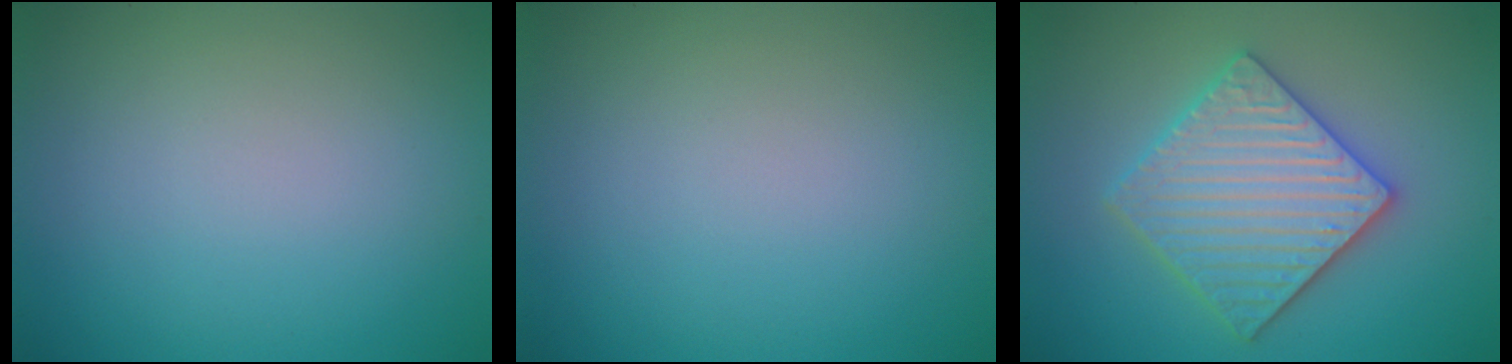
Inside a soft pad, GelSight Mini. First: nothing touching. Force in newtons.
{"total": 0.0}
{"total": 5.9, "press": 5.8, "slide": 1.1}